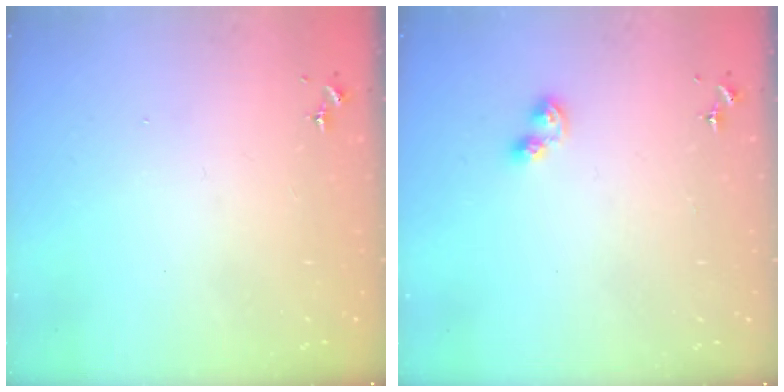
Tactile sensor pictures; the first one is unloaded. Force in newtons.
{"total": 4.8, "press": 4.8, "slide": 0.5}